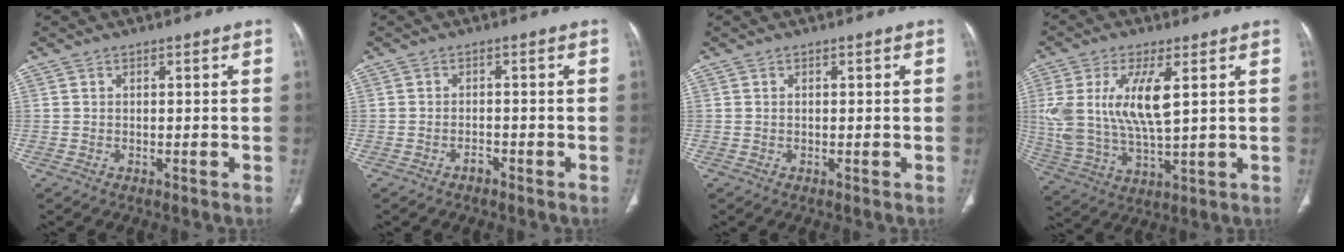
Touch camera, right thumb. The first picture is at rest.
{"total": 1.2, "force": [-1.0, 0.5, 0.4], "torque": [-0.006, 0.006, -0.019]}
{"total": 0.0}
{"total": 14.7, "force": [3.6, 5.7, 13.1], "torque": [-0.282, -0.017, 0.078]}